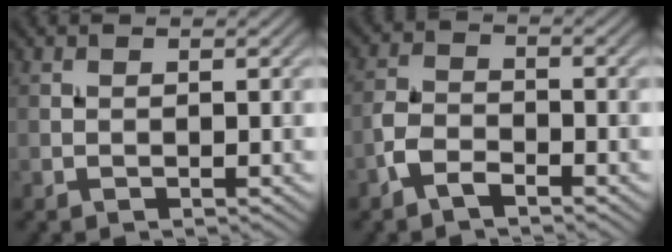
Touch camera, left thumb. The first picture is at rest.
{"total": 3.6, "force": [-2.4, 1.5, 2.2], "torque": [-0.049, 0.003, -0.058]}